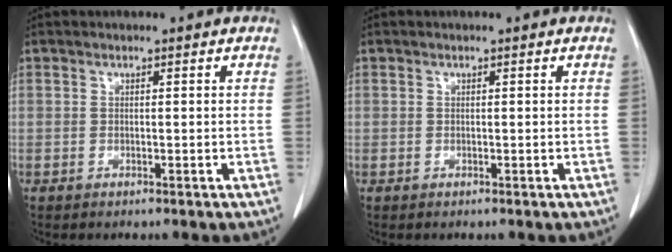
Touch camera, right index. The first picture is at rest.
{"total": 0.0}